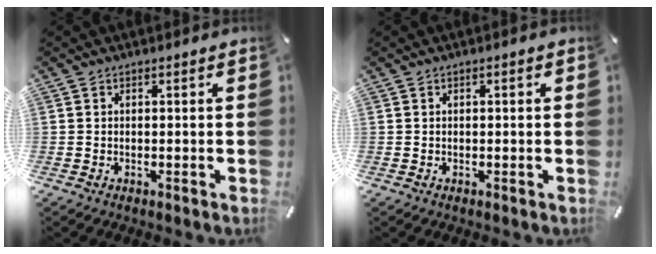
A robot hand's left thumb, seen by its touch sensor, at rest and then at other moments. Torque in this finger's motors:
{"motor_torque": [-0.05, -0.46, 0.04, -0.01, -0.01]}